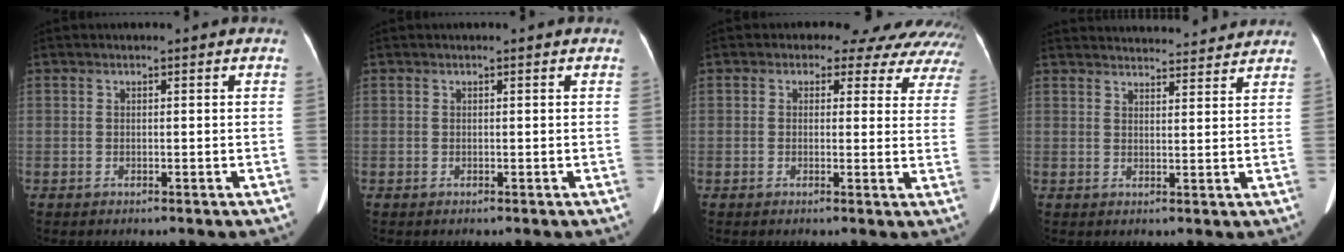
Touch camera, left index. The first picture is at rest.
{"total": 0.0}
{"total": 14.2, "force": [12.3, 6.1, 3.4], "torque": [-0.015, -0.007, 0.104]}
{"total": 16.0, "force": [15.4, 2.5, 3.6], "torque": [-0.047, 0.033, 0.199]}